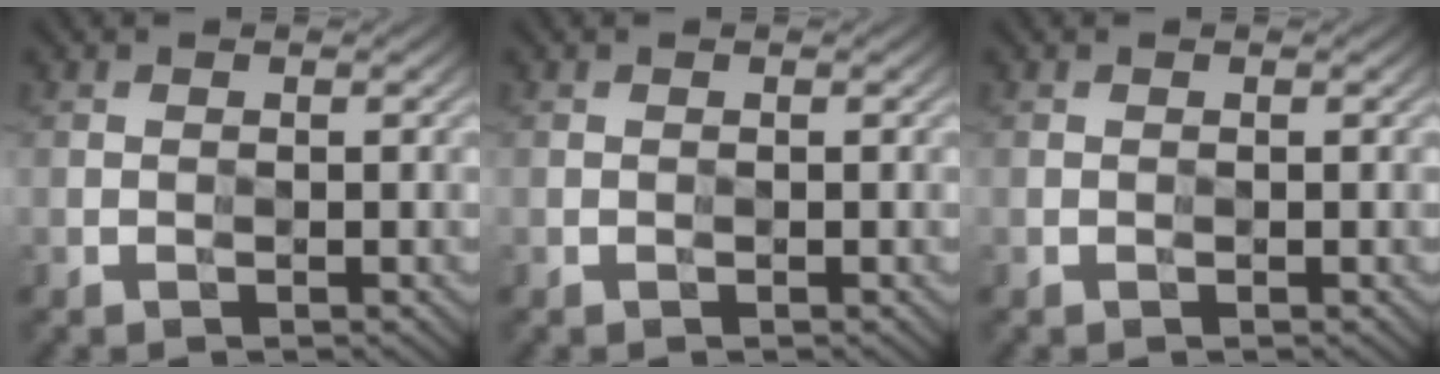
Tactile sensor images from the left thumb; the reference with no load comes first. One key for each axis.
{"total": 0.0}
{"total": 0.0}